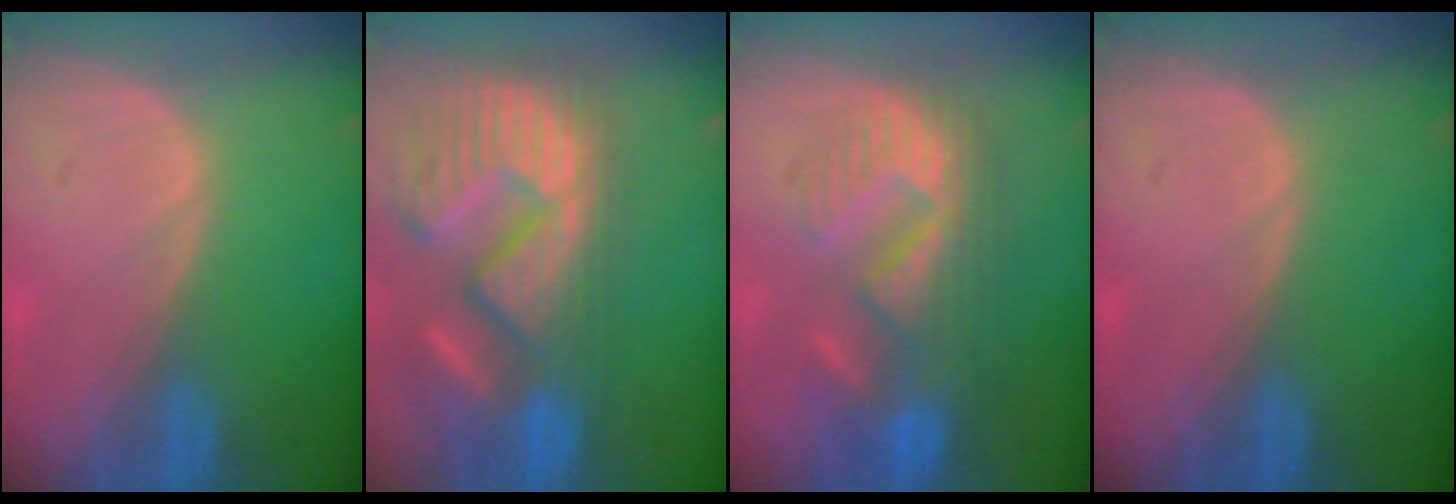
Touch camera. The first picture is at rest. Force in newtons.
{"total": 15.4, "press": 12.6, "slide": 8.8}
{"total": 9.8, "press": 9.5, "slide": 2.5}
{"total": 0.0}